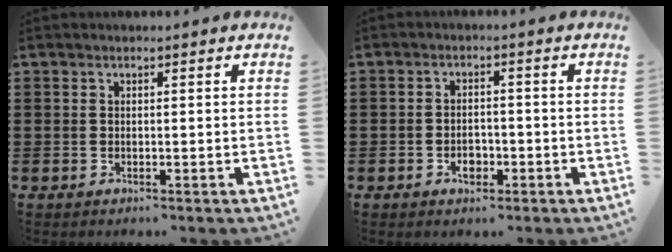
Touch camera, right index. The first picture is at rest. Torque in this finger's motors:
{"motor_torque": [-0.76, 1.37, 0.24, 0.02]}